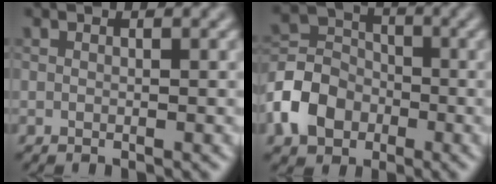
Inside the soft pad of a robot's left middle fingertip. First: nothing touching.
{"total": 5.7, "force": [-2.5, 4.4, 2.5], "torque": [-0.052, 0.006, -0.064]}